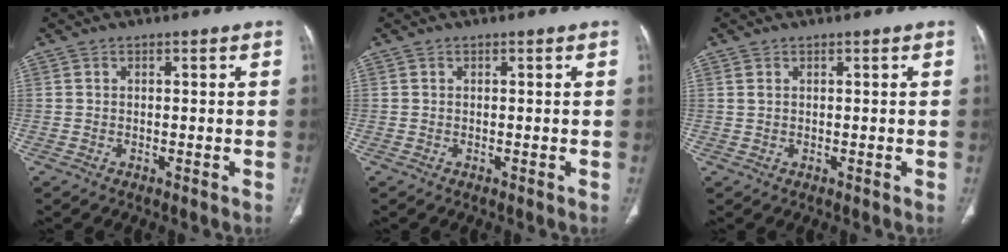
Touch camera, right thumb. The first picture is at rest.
{"total": 0.0}
{"total": 0.8, "force": [0.4, 0.4, 0.5], "torque": [-0.011, 0.008, 0.012]}